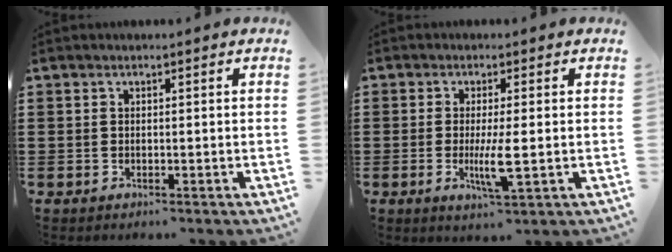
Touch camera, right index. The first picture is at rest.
{"total": 5.4, "force": [-0.8, 0.5, 5.3], "torque": [-0.105, -0.016, -0.017]}